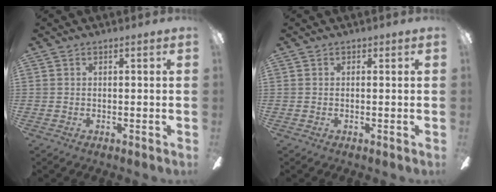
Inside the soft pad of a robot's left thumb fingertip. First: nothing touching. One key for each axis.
{"total": 0.0}